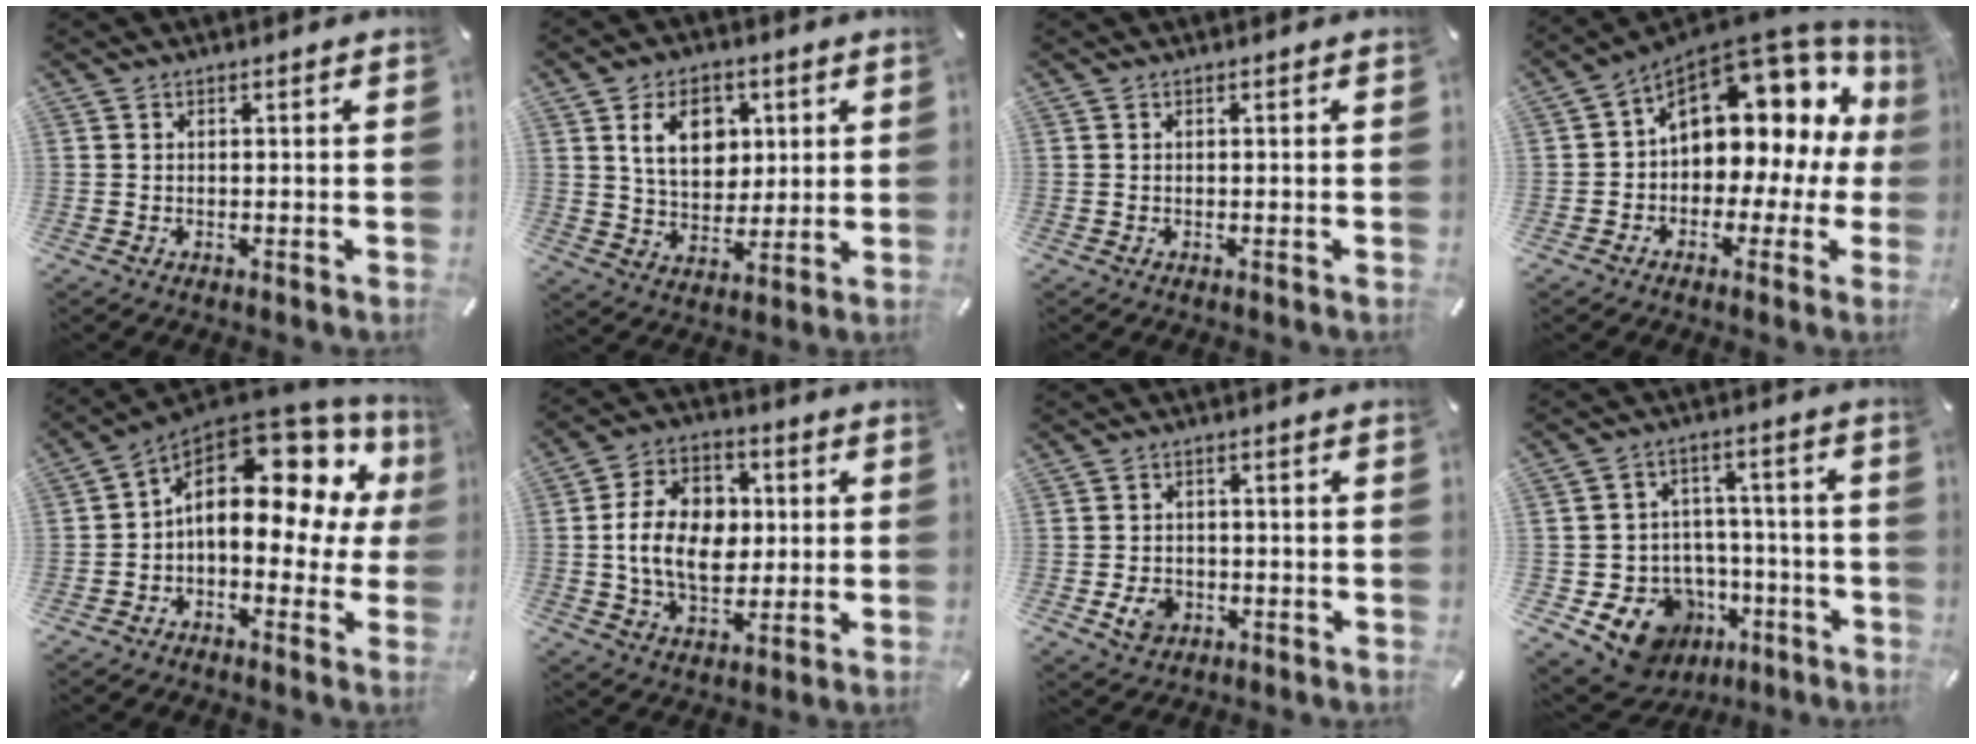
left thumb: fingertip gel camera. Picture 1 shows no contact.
{"total": 11.4, "force": [3.9, 8.5, 6.6], "torque": [-0.103, 0.004, 0.069]}
{"total": 0.0}
{"total": 13.6, "force": [5.0, 9.4, 8.5], "torque": [-0.105, -0.051, 0.080]}
{"total": 17.4, "force": [4.7, 9.5, 13.8], "torque": [-0.202, -0.036, 0.074]}
{"total": 14.4, "force": [0.0, 10.6, 9.7], "torque": [-0.191, 0.017, -0.001]}
{"total": 5.3, "force": [-1.8, 4.3, 2.6], "torque": [-0.054, 0.001, -0.035]}
{"total": 12.9, "force": [-6.4, 10.4, 4.2], "torque": [-0.065, 0.037, -0.095]}